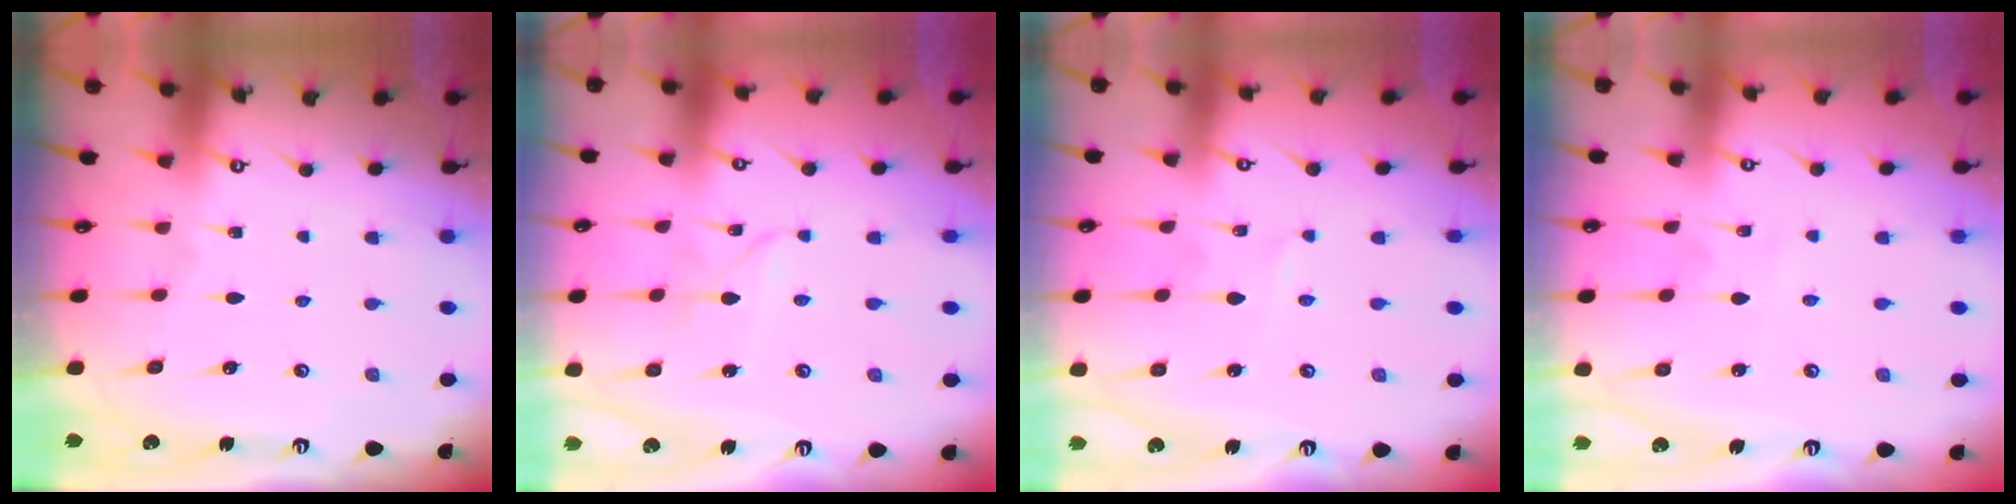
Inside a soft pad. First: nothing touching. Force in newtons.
{"total": 2.2, "press": 2.2, "slide": 0.2}
{"total": 1.9, "press": 1.9, "slide": 0.2}
{"total": 2.5, "press": 2.5, "slide": 0.3}